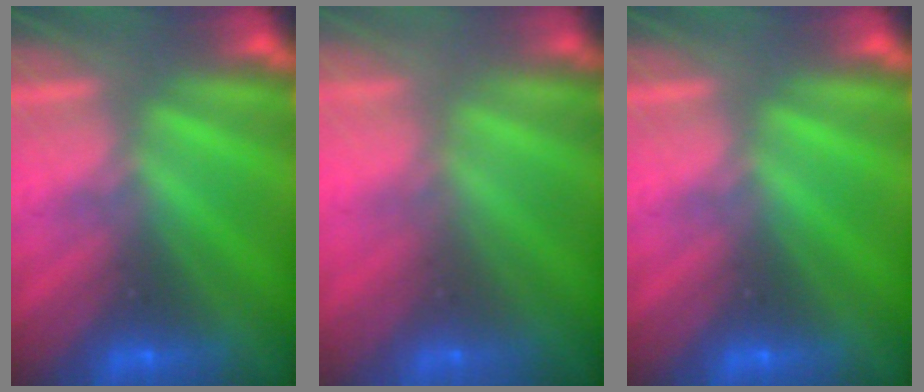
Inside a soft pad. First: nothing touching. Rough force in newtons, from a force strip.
{"total": 9.0}
{"total": 0.0}